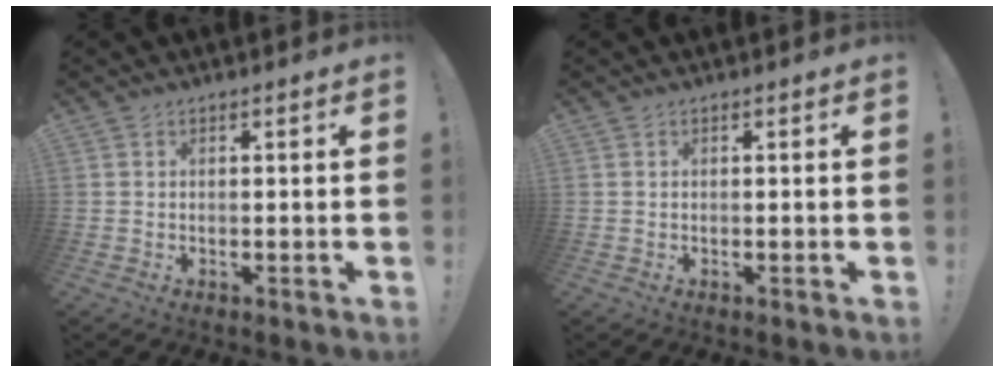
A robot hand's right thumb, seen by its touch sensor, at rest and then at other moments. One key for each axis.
{"total": 0.0}